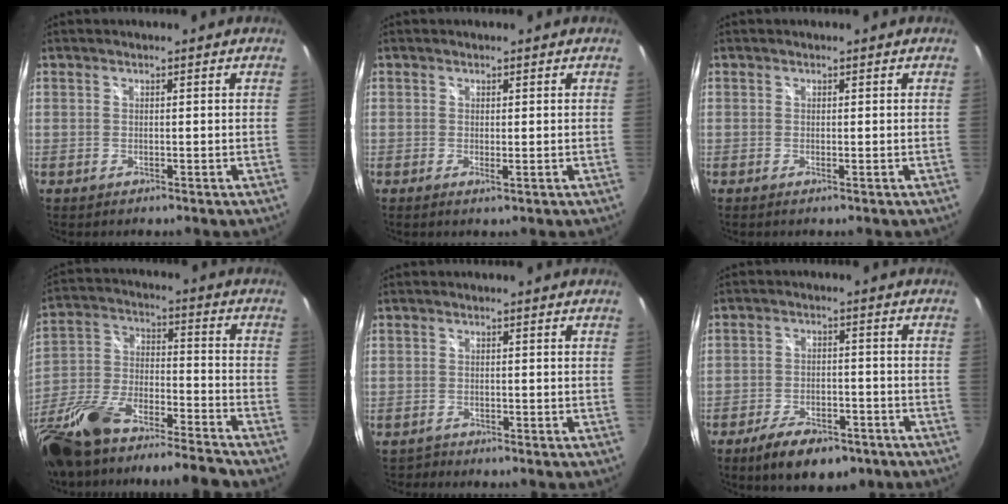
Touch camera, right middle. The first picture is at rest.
{"total": 1.1, "force": [-0.2, 0.0, 1.1], "torque": [-0.021, -0.001, -0.003]}
{"total": 0.7, "force": [-0.3, -0.3, 0.6], "torque": [-0.009, 0.001, -0.006]}
{"total": 18.8, "force": [-15.2, 3.4, 10.6], "torque": [-0.229, -0.029, -0.278]}
{"total": 1.0, "force": [-0.9, 0.4, -0.2], "torque": [0.002, 0.001, -0.018]}
{"total": 11.2, "force": [-7.8, 4.6, 6.6], "torque": [-0.139, -0.011, -0.117]}